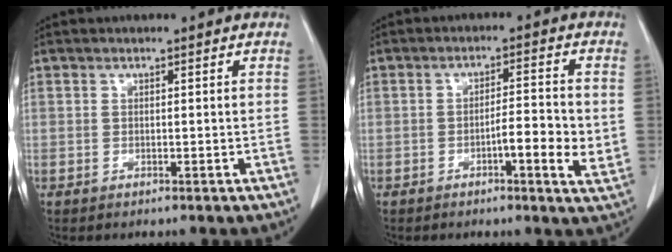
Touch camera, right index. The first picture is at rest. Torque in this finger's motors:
{"motor_torque": [1.40, -0.32, 0.55, 0.07]}